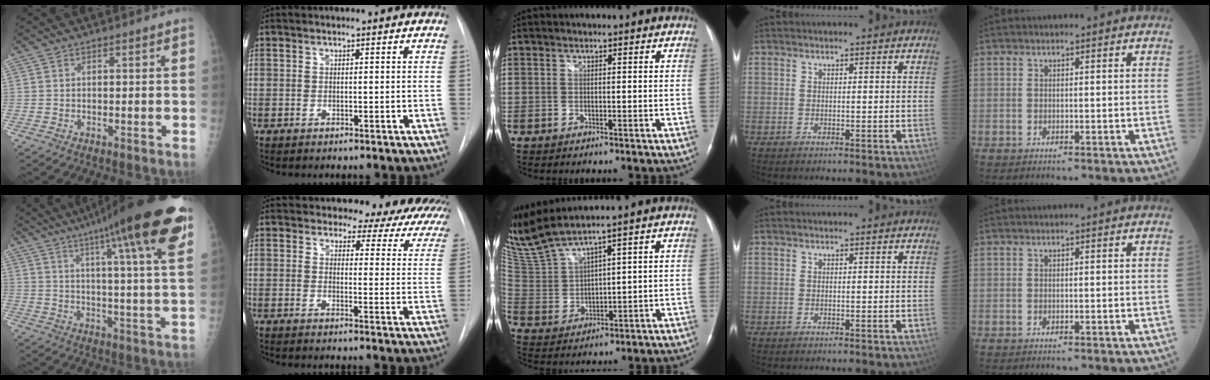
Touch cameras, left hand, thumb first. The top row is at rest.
{"thumb": {"total": 24.2, "force": [14.1, 2.7, 19.5], "torque": [-0.281, -0.027, 0.190]}, "index": {"total": 17.2, "force": [15.4, 5.4, 5.4], "torque": [-0.038, -0.060, 0.150]}, "middle": {"total": 9.3, "force": [8.1, -1.1, 4.3], "torque": [-0.108, 0.006, 0.178]}}